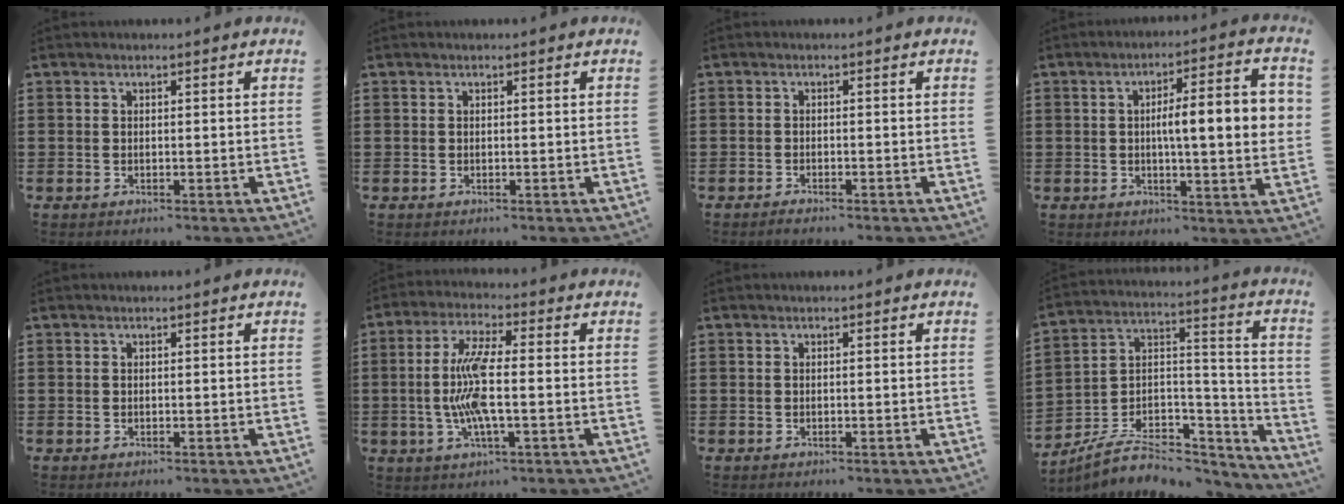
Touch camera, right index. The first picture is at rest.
{"total": 0.0}
{"total": 0.9, "force": [-0.9, 0.0, 0.1], "torque": [-0.006, 0.000, -0.018]}
{"total": 9.3, "force": [0.8, 1.7, 9.1], "torque": [-0.150, 0.002, 0.005]}
{"total": 0.0}
{"total": 9.1, "force": [-1.2, 2.1, 8.8], "torque": [-0.195, -0.012, -0.031]}
{"total": 0.0}
{"total": 7.0, "force": [-5.0, 4.0, 2.9], "torque": [-0.056, 0.009, -0.092]}